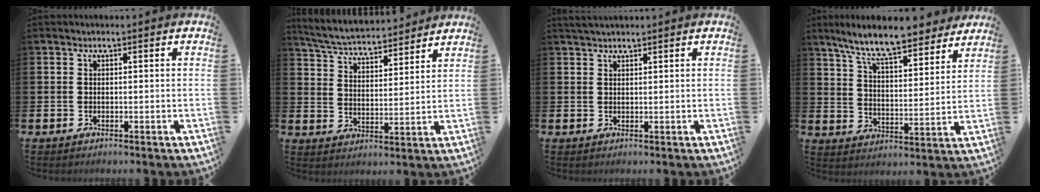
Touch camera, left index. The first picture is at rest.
{"total": 5.5, "force": [5.4, 0.7, 1.0], "torque": [-0.047, -0.035, 0.092]}
{"total": 1.7, "force": [1.6, 0.4, 0.5], "torque": [-0.003, 0.002, 0.027]}
{"total": 10.3, "force": [9.3, 1.5, 4.0], "torque": [-0.099, -0.054, 0.163]}